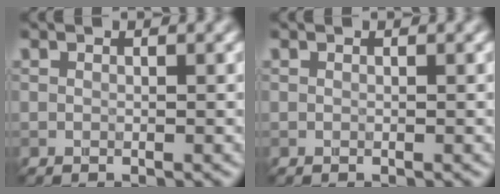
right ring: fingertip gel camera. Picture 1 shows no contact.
{"total": 0.0}